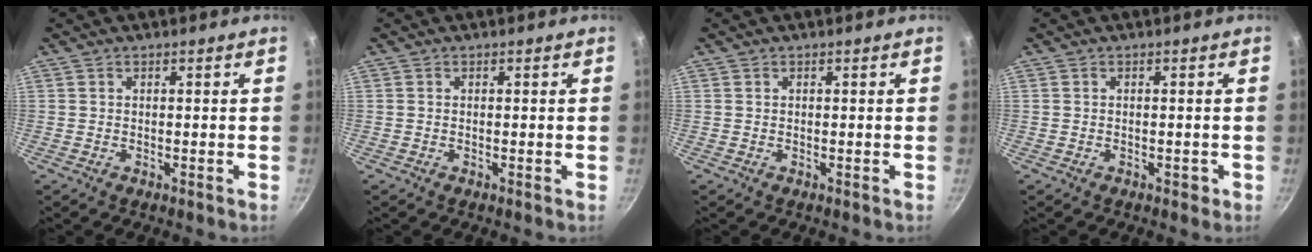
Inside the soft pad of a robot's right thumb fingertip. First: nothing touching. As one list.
[{"total": 0.0}, {"total": 0.0}, {"total": 1.1, "force": [-0.5, 0.7, 0.7], "torque": [-0.008, 0.004, -0.004]}]